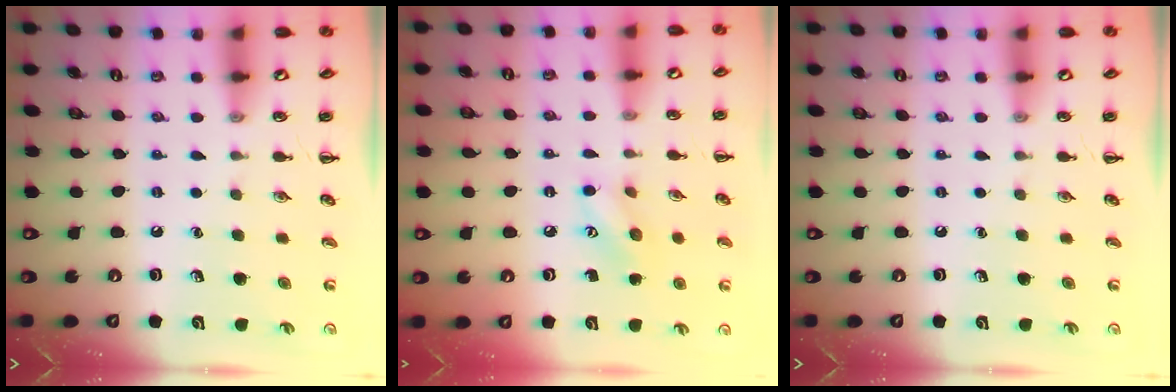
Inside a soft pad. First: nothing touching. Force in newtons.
{"total": 7.7, "press": 7.6, "slide": 0.8}
{"total": 0.0}